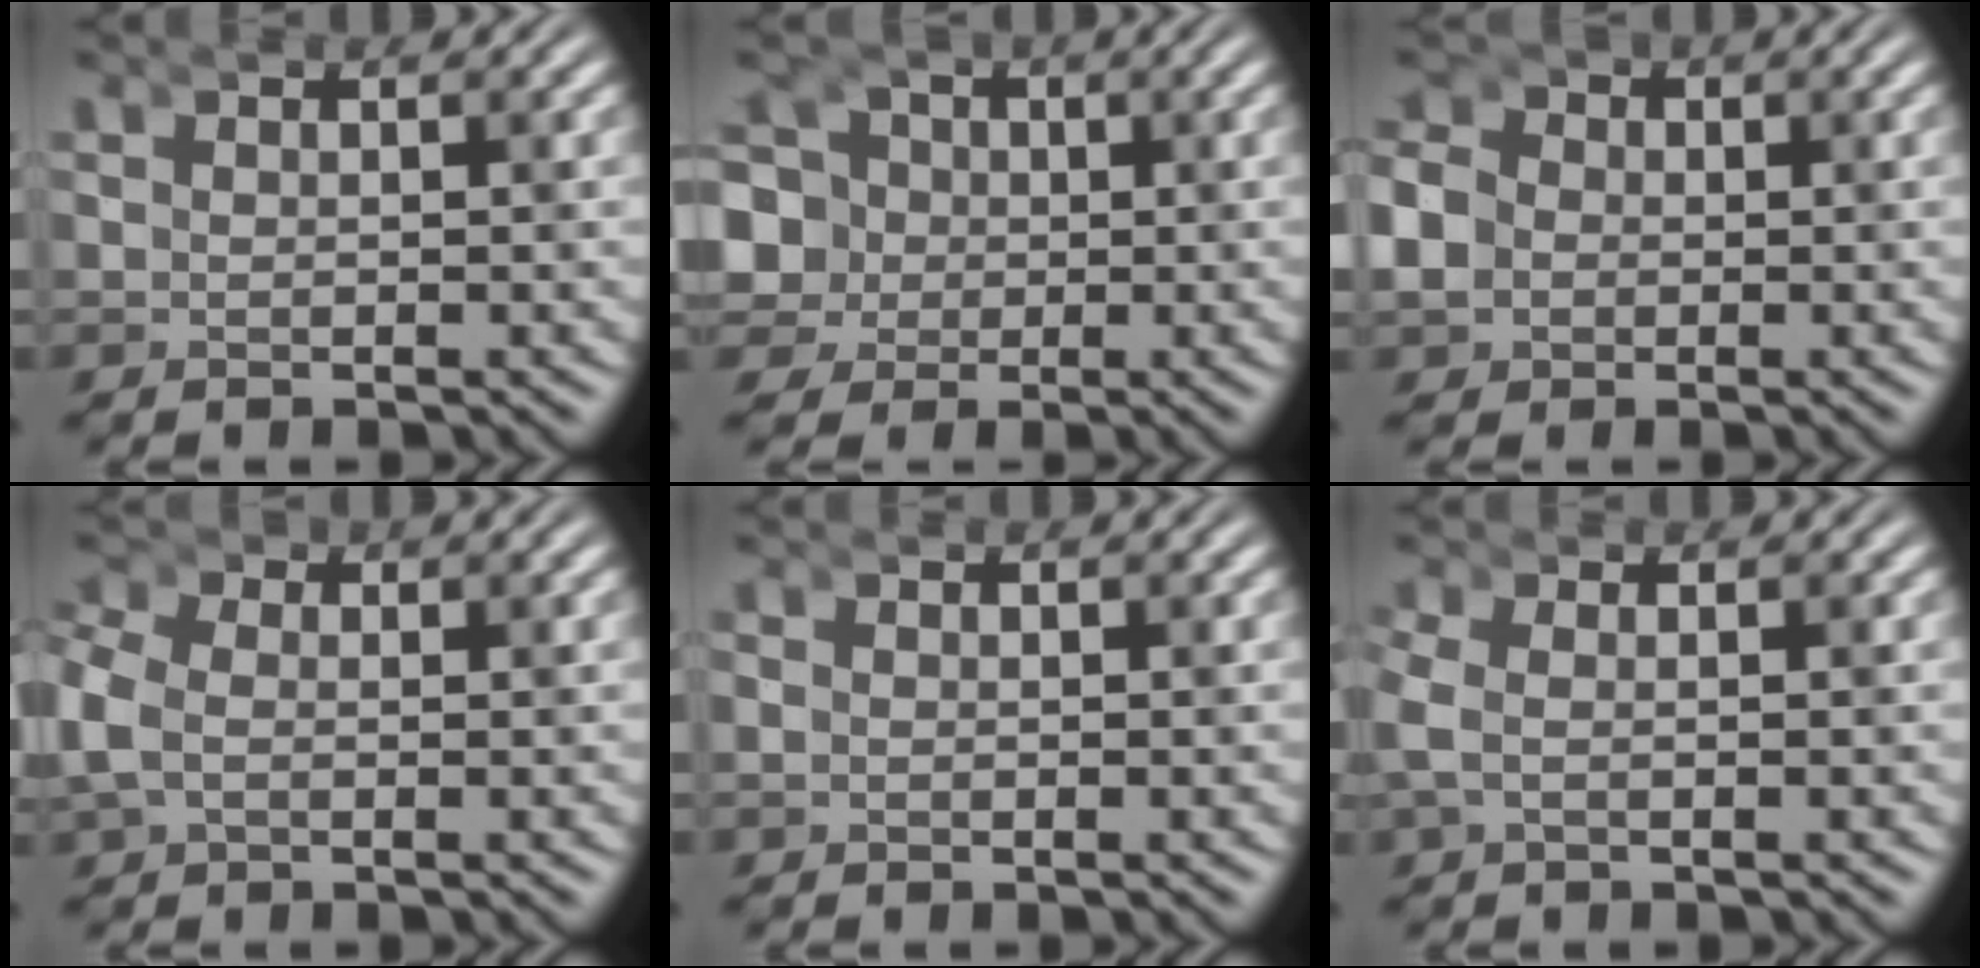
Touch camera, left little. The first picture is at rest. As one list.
[{"total": 7.1, "force": [-2.2, 6.5, 1.5], "torque": [-0.108, -0.056, -0.027]}, {"total": 2.0, "force": [-1.8, 0.8, -0.3], "torque": [-0.035, -0.029, -0.011]}, {"total": 1.7, "force": [-1.6, -0.3, -0.3], "torque": [-0.034, -0.033, -0.008]}, {"total": 0.6, "force": [-0.3, -0.4, -0.4], "torque": [0.003, -0.006, -0.002]}, {"total": 1.3, "force": [-1.2, -0.2, 0.5], "torque": [-0.025, -0.014, -0.013]}]